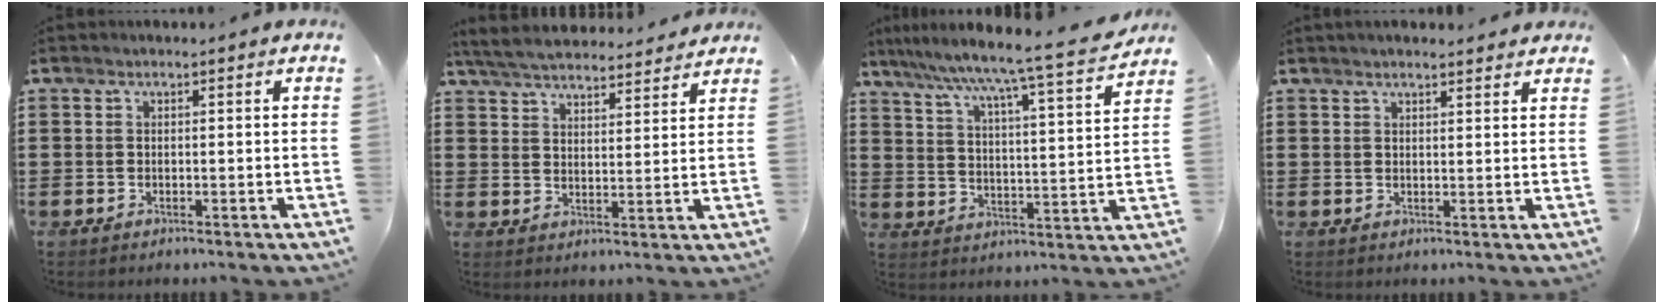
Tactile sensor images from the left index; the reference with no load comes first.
{"total": 5.4, "force": [5.2, 1.0, 1.1], "torque": [-0.044, -0.022, 0.093]}
{"total": 6.7, "force": [5.8, -1.2, 3.0], "torque": [-0.083, -0.051, 0.088]}
{"total": 1.7, "force": [1.6, 0.1, 0.5], "torque": [-0.013, 0.004, 0.031]}